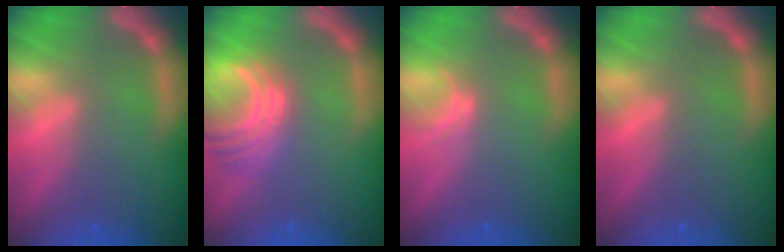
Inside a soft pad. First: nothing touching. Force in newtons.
{"total": 7.0}
{"total": 1.0}
{"total": 0.0}